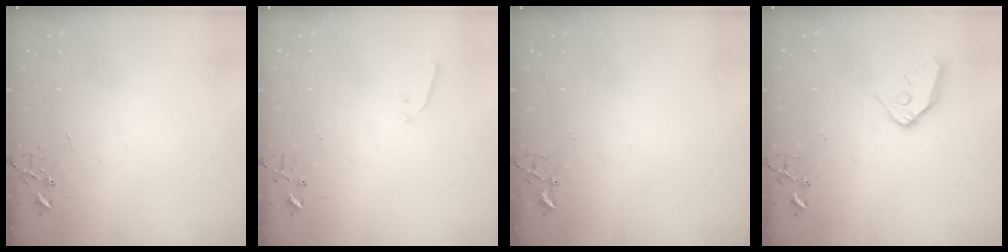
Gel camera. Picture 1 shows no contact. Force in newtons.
{"total": 2.9, "press": 2.8, "slide": 0.8}
{"total": 1.8, "press": 1.8, "slide": 0.2}
{"total": 10.7, "press": 10.6, "slide": 1.1}